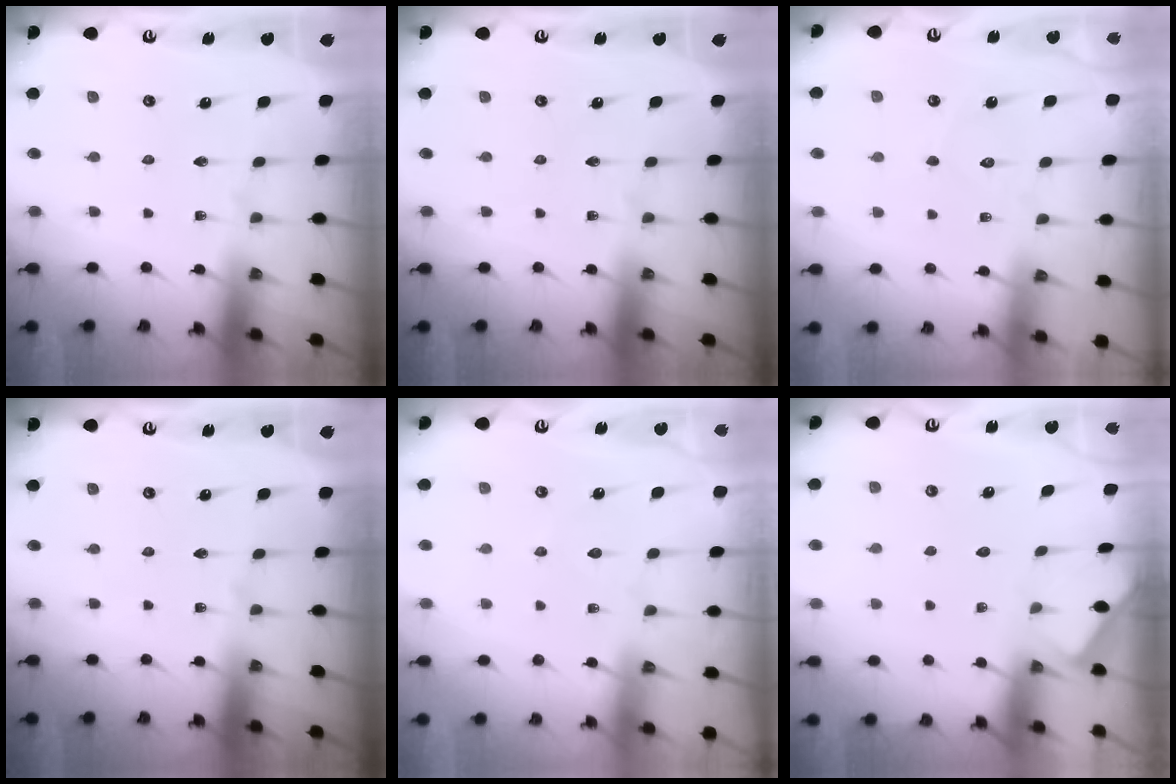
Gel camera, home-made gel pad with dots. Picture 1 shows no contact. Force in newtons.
{"total": 0.0}
{"total": 2.8, "press": 2.8, "slide": 0.2}
{"total": 0.0}
{"total": 6.0, "press": 6.0, "slide": 0.8}
{"total": 1.2, "press": 1.2, "slide": 0.2}